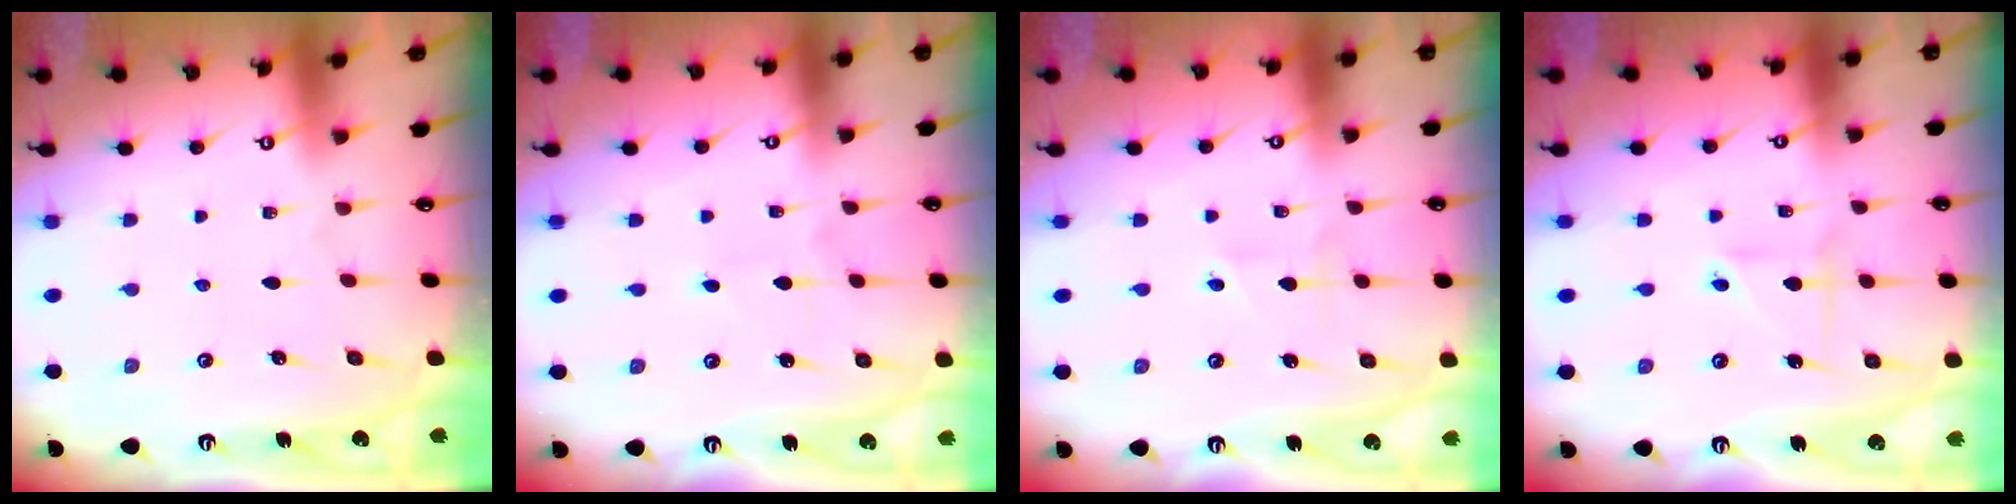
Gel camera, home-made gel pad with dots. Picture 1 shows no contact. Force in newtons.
{"total": 1.8, "press": 1.8, "slide": 0.2}
{"total": 1.5, "press": 1.4, "slide": 0.5}
{"total": 2.1, "press": 2.1, "slide": 0.6}